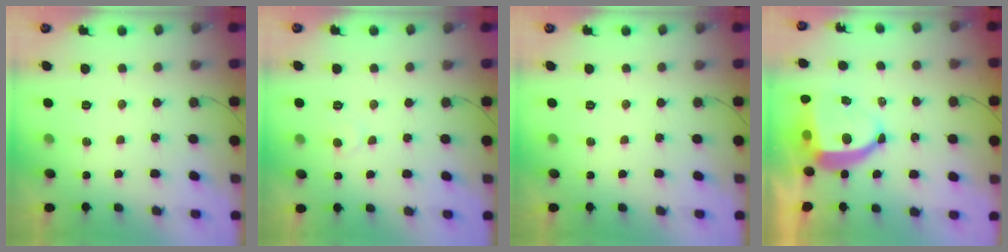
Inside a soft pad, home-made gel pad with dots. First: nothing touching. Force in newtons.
{"total": 4.3, "press": 4.3, "slide": 0.5}
{"total": 0.0}
{"total": 8.7, "press": 8.6, "slide": 1.1}